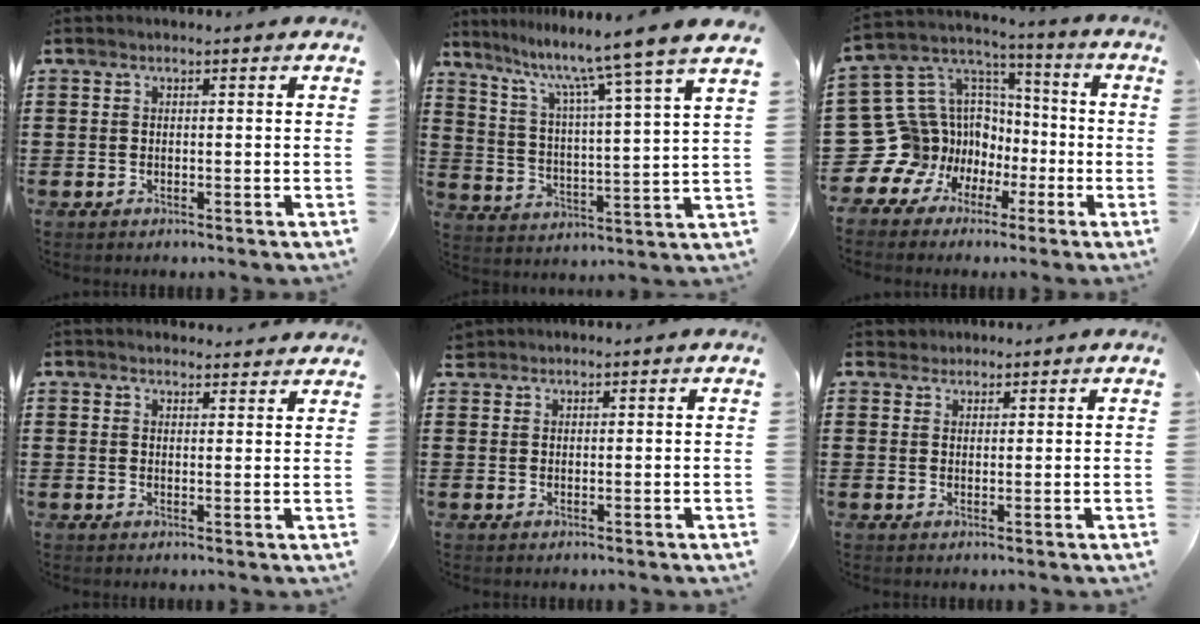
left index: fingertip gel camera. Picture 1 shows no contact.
{"total": 9.3, "force": [7.8, -1.7, 4.7], "torque": [-0.114, -0.064, 0.120]}
{"total": 14.1, "force": [-4.6, 13.2, 2.2], "torque": [-0.114, -0.014, -0.041]}
{"total": 2.1, "force": [2.1, 0.2, 0.0], "torque": [-0.005, -0.004, 0.040]}
{"total": 1.2, "force": [1.1, 0.4, 0.1], "torque": [-0.006, 0.002, 0.022]}
{"total": 1.8, "force": [1.6, 0.9, -0.2], "torque": [-0.001, 0.005, 0.032]}